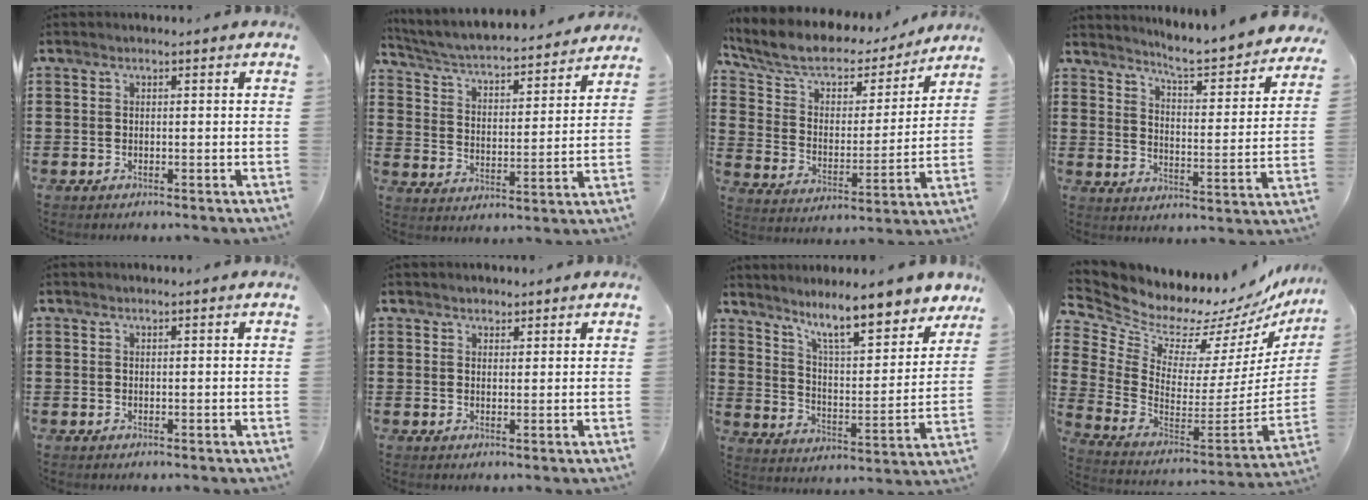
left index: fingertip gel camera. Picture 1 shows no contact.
{"total": 4.1, "force": [3.9, 0.1, 1.3], "torque": [-0.045, -0.033, 0.058]}
{"total": 7.3, "force": [6.0, 3.0, 2.8], "torque": [-0.086, -0.037, 0.100]}
{"total": 5.5, "force": [5.2, -0.2, 1.8], "torque": [-0.052, -0.048, 0.080]}
{"total": 0.0}
{"total": 1.5, "force": [1.3, 0.7, -0.1], "torque": [-0.002, 0.006, 0.026]}
{"total": 10.5, "force": [8.7, 1.0, 5.8], "torque": [-0.116, -0.051, 0.146]}
{"total": 6.5, "force": [5.8, 2.9, 0.5], "torque": [-0.048, -0.062, 0.096]}